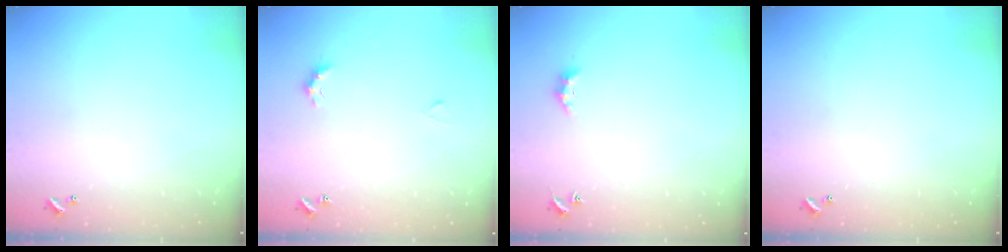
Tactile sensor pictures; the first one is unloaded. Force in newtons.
{"total": 2.8, "press": 2.7, "slide": 0.6}
{"total": 2.4, "press": 2.4, "slide": 0.6}
{"total": 0.0}